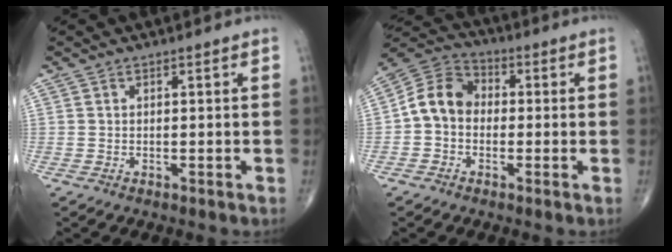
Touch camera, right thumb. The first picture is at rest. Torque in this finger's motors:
{"motor_torque": [-0.34, 0.98, 0.39, -0.74, 0.33]}